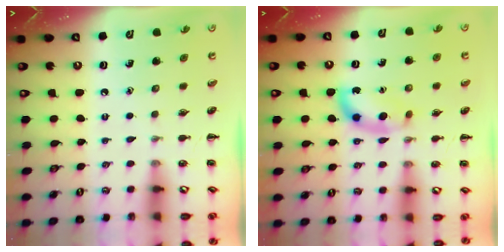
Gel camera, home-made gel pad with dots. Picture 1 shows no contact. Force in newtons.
{"total": 7.9, "press": 7.9, "slide": 0.5}